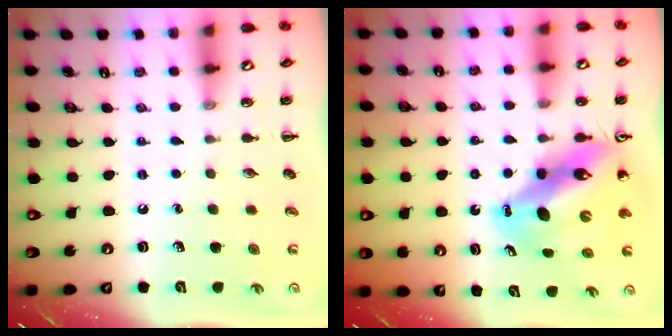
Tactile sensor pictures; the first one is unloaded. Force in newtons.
{"total": 13.6, "press": 13.0, "slide": 4.1}